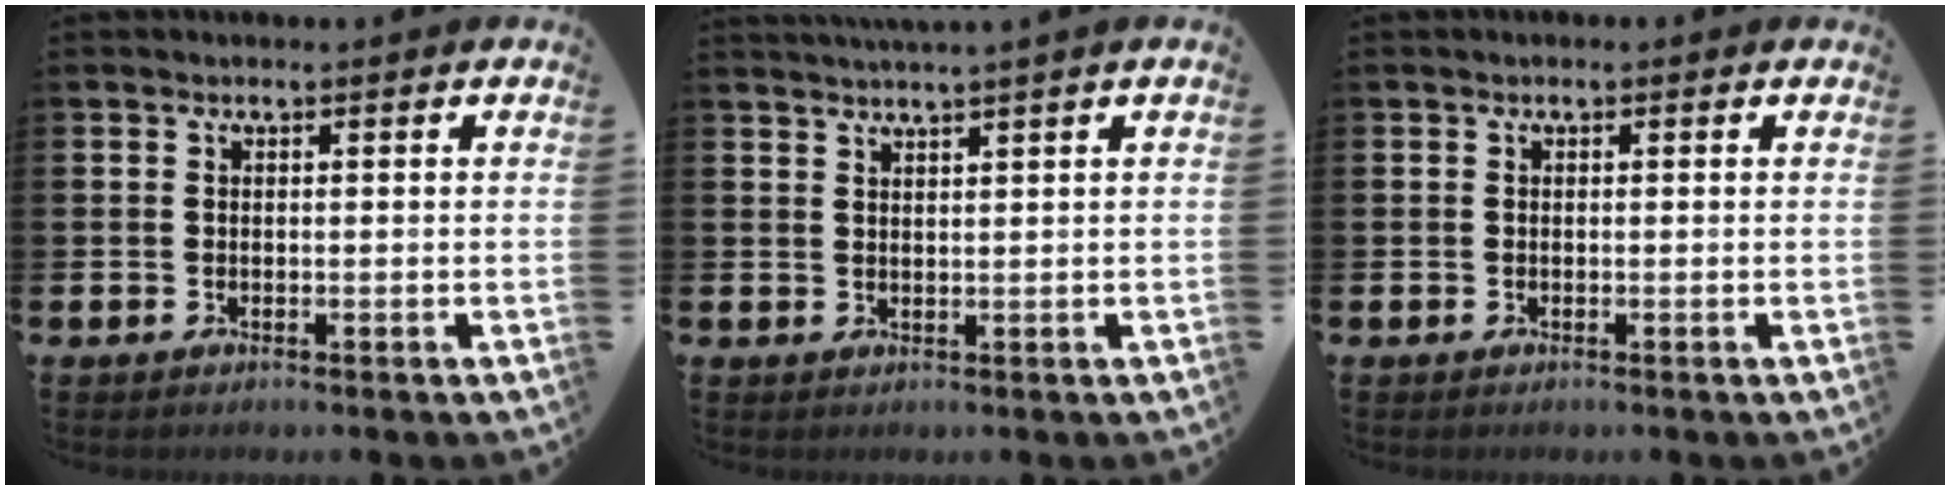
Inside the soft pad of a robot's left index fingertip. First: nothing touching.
{"total": 1.8, "force": [1.7, -0.6, 0.3], "torque": [-0.012, -0.001, 0.034]}
{"total": 0.0}